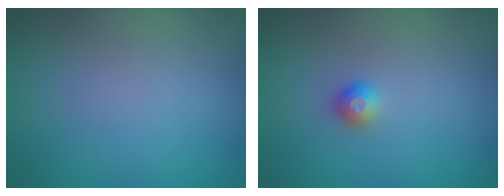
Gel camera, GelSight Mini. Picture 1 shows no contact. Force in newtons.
{"total": 1.1, "press": 1.0, "slide": 0.2}